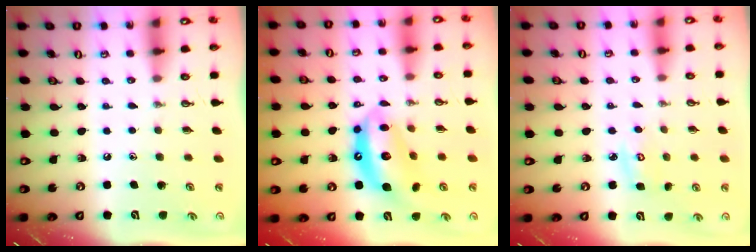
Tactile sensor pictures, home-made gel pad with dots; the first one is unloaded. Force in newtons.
{"total": 12.9, "press": 12.9, "slide": 1.0}
{"total": 5.3, "press": 5.3, "slide": 0.3}